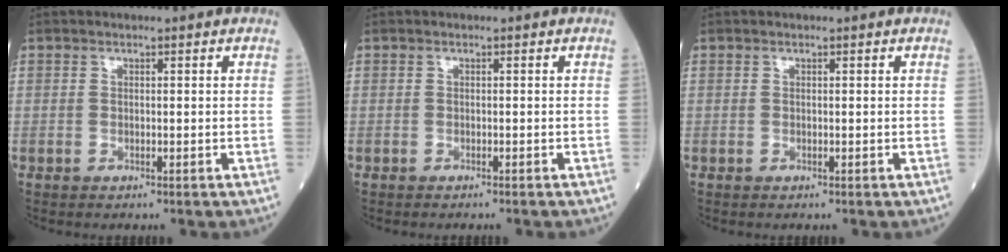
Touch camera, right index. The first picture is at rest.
{"total": 1.0, "force": [-0.9, 0.0, 0.4], "torque": [-0.005, 0.000, -0.012]}
{"total": 0.0}